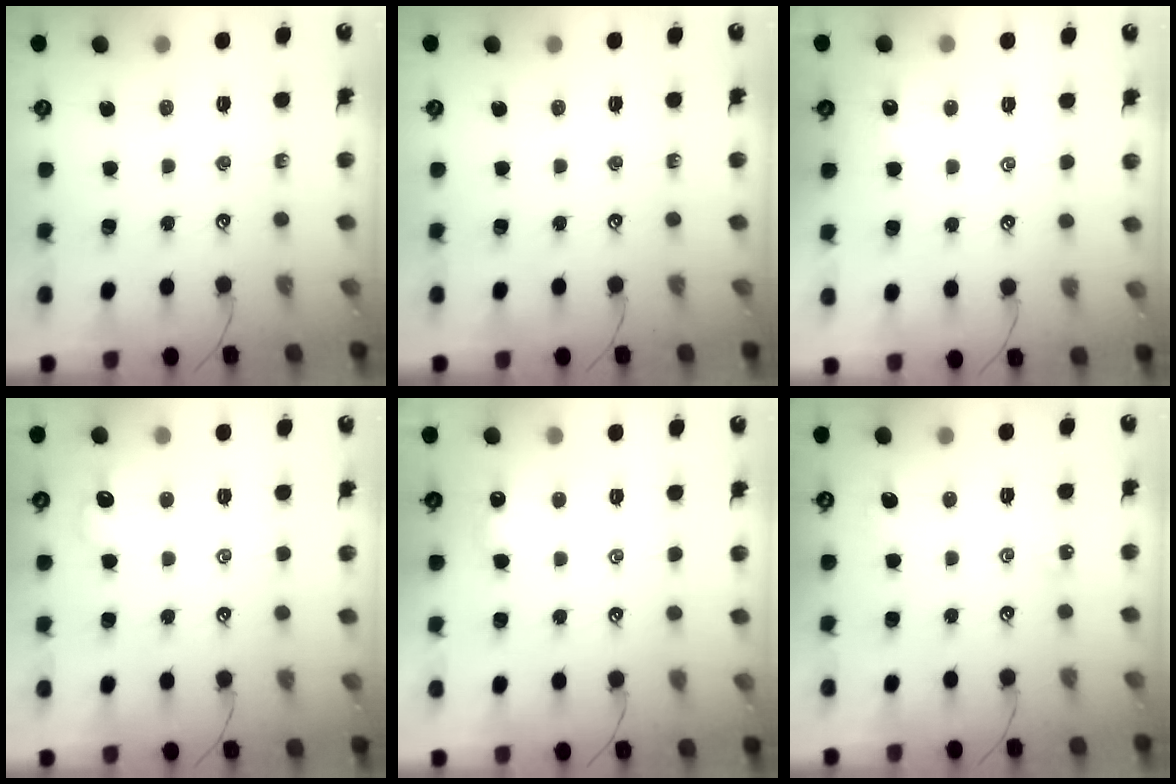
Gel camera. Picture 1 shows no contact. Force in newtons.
{"total": 0.0}
{"total": 2.4, "press": 2.3, "slide": 0.3}
{"total": 1.2, "press": 1.0, "slide": 0.7}
{"total": 2.3, "press": 2.2, "slide": 0.3}
{"total": 1.4, "press": 1.3, "slide": 0.4}